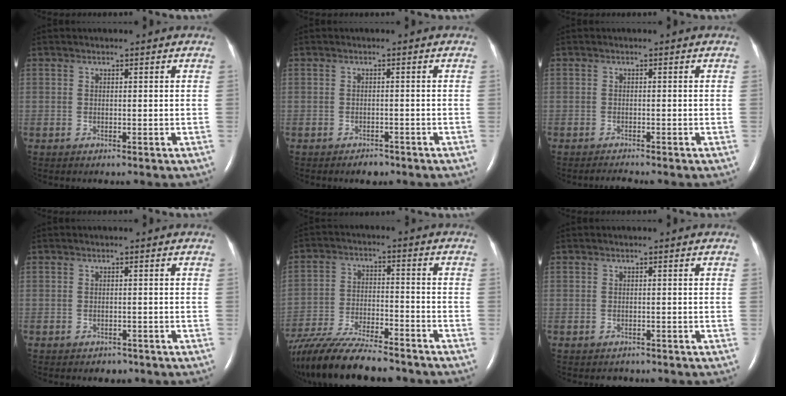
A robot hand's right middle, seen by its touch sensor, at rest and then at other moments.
{"total": 1.7, "force": [-1.4, 0.9, 0.6], "torque": [-0.014, 0.000, -0.015]}
{"total": 1.1, "force": [-1.0, -0.2, 0.1], "torque": [-0.011, -0.008, -0.015]}
{"total": 1.4, "force": [-1.1, 0.9, 0.2], "torque": [-0.008, 0.001, -0.011]}
{"total": 19.3, "force": [-16.6, 3.3, 9.4], "torque": [-0.193, -0.030, -0.275]}
{"total": 1.1, "force": [-0.9, 0.6, 0.0], "torque": [-0.005, 0.000, -0.010]}